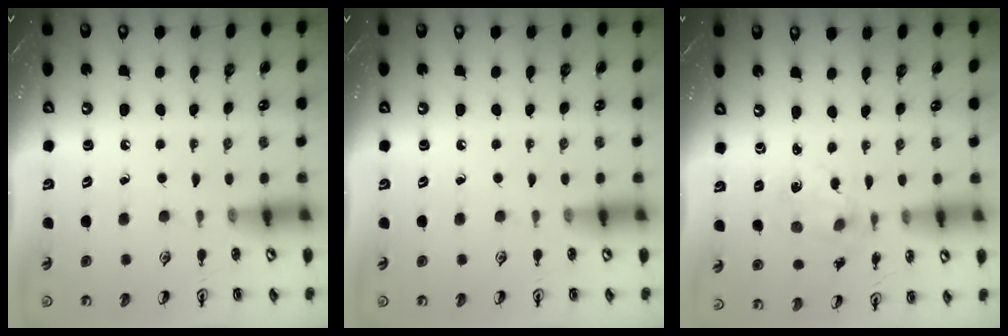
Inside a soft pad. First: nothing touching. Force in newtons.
{"total": 0.0}
{"total": 1.9, "press": 1.9, "slide": 0.2}